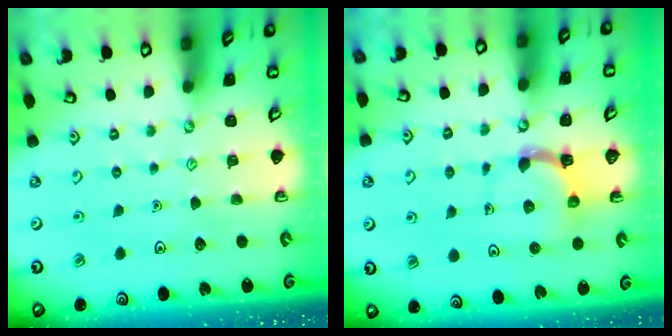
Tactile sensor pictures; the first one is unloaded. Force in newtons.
{"total": 4.6, "press": 4.6, "slide": 0.8}